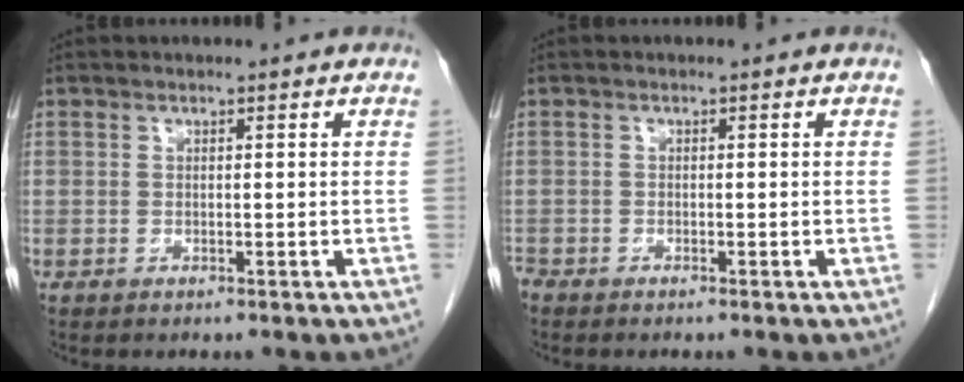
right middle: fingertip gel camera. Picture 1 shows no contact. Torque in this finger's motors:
{"motor_torque": [-0.11, -0.03, -0.01, 0.01]}